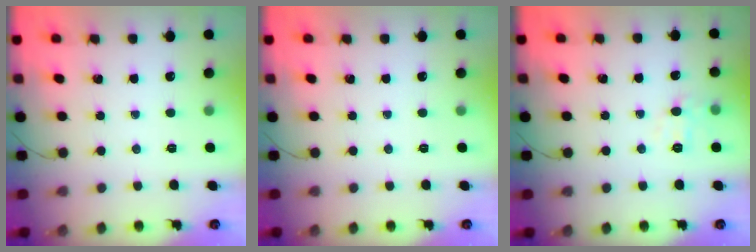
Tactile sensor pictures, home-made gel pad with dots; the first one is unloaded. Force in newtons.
{"total": 0.0}
{"total": 7.2, "press": 7.0, "slide": 1.6}